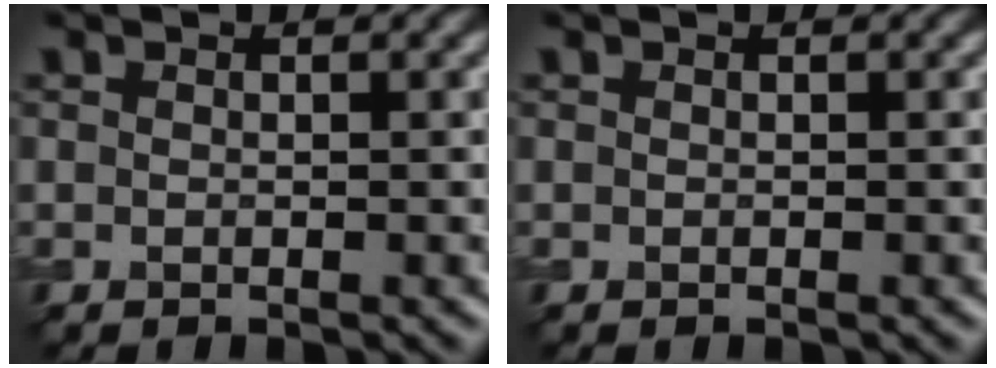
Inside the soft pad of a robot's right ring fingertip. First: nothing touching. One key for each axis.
{"total": 0.0}